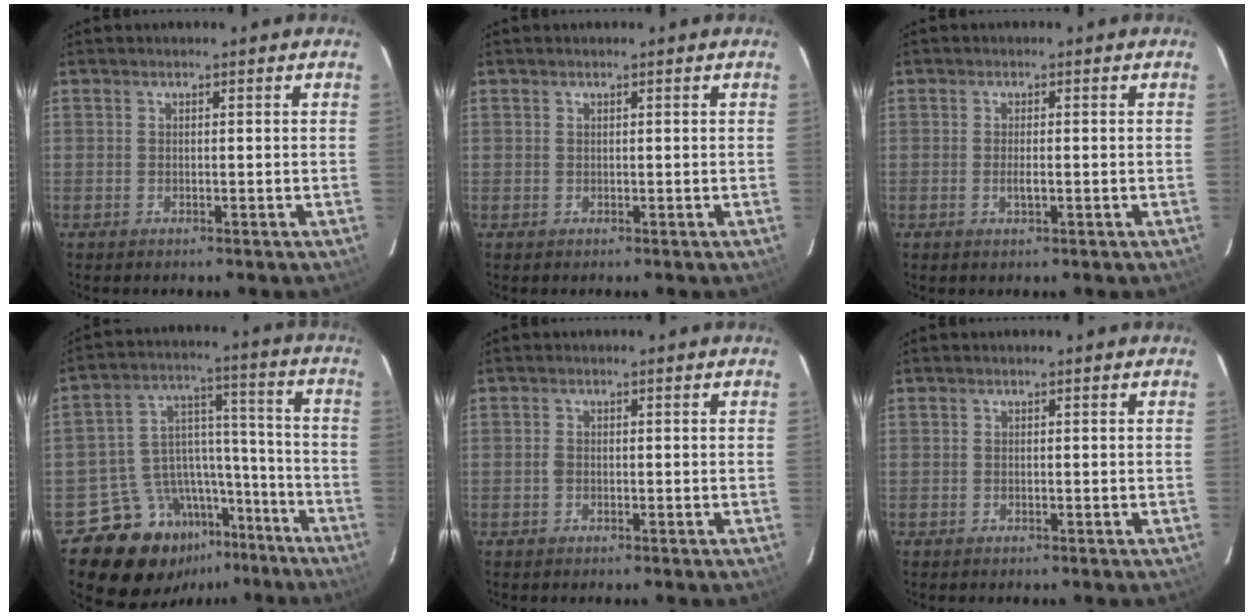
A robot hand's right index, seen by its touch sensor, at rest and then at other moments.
{"total": 0.5, "force": [0.2, 0.5, -0.1], "torque": [0.004, 0.003, 0.002]}
{"total": 1.9, "force": [-0.4, 0.4, 1.8], "torque": [-0.033, -0.001, -0.007]}
{"total": 16.9, "force": [-12.5, 10.4, 4.6], "torque": [-0.095, 0.060, -0.179]}
{"total": 1.0, "force": [-0.3, 0.8, 0.5], "torque": [-0.010, 0.003, -0.006]}
{"total": 0.0}